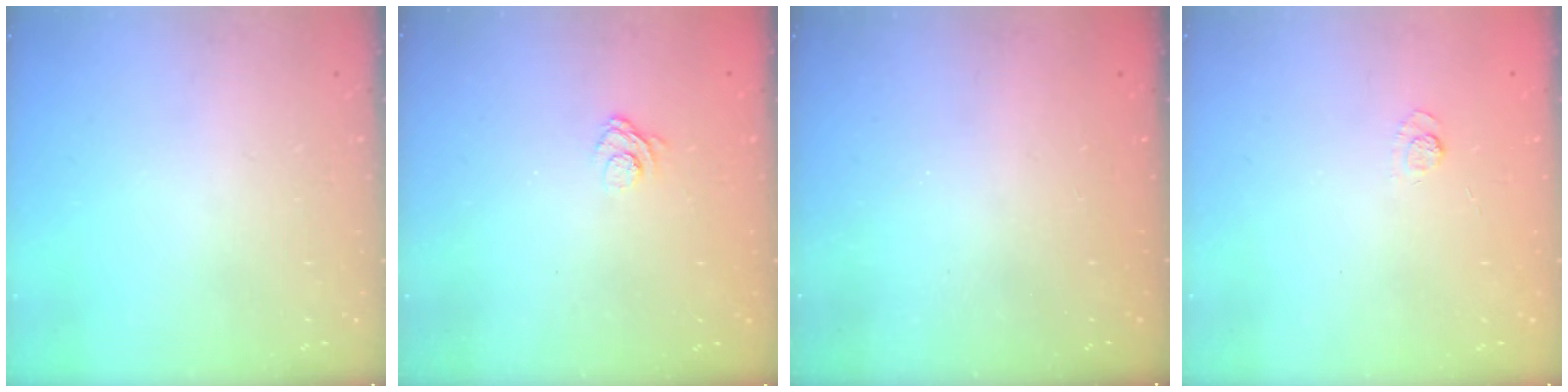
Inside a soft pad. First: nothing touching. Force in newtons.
{"total": 3.2, "press": 2.9, "slide": 1.3}
{"total": 2.5, "press": 2.4, "slide": 0.8}
{"total": 3.2, "press": 2.9, "slide": 1.4}